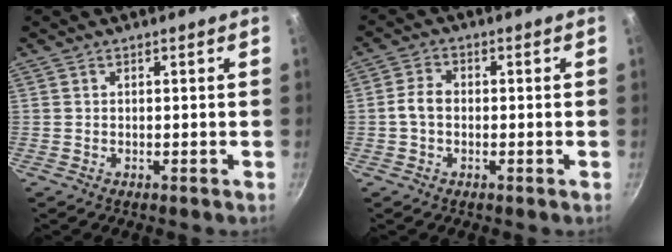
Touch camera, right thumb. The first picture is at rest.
{"total": 3.7, "force": [-0.5, 2.6, 2.5], "torque": [-0.048, 0.018, -0.016]}